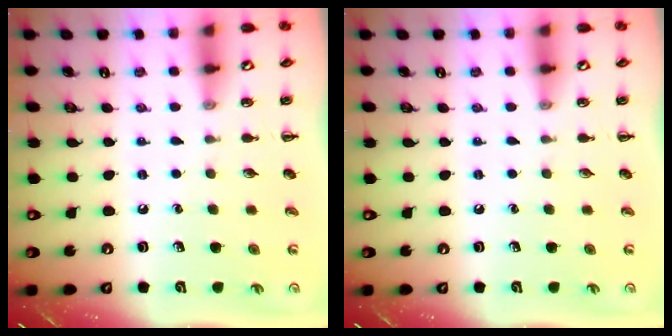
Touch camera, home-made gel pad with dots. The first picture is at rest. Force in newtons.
{"total": 0.0}